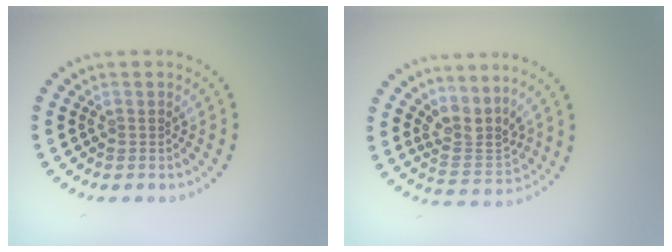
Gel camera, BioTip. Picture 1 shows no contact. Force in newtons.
{"total": 3.4, "press": 2.5, "slide": 2.3}